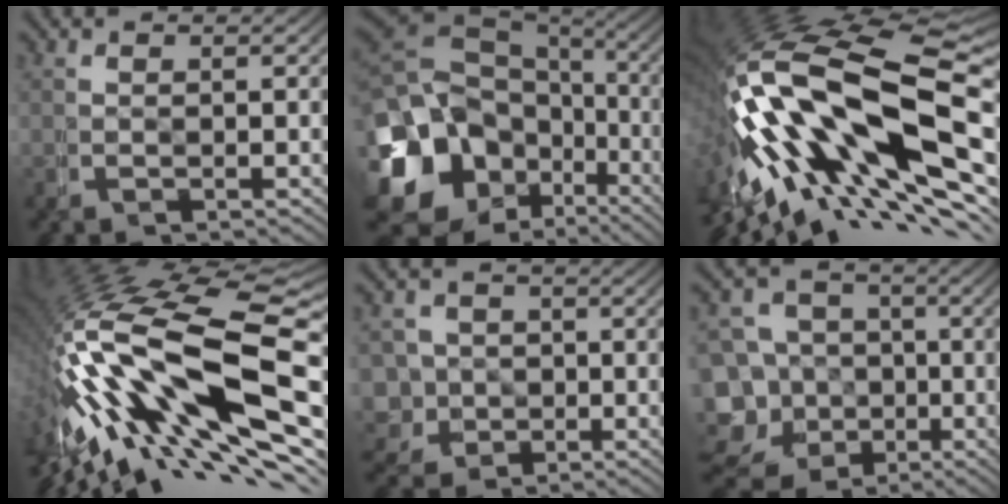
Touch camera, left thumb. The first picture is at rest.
{"total": 17.9, "force": [-3.2, 14.4, 10.2], "torque": [-0.226, -0.055, -0.041]}
{"total": 19.5, "force": [-1.2, 11.2, 16.0], "torque": [-0.333, -0.051, 0.007]}
{"total": 18.0, "force": [-0.9, 9.4, 15.3], "torque": [-0.321, -0.025, 0.003]}
{"total": 7.8, "force": [-1.7, 7.2, 2.5], "torque": [-0.085, -0.035, -0.026]}
{"total": 13.6, "force": [-5.0, 11.8, 4.6], "torque": [-0.120, -0.067, -0.078]}